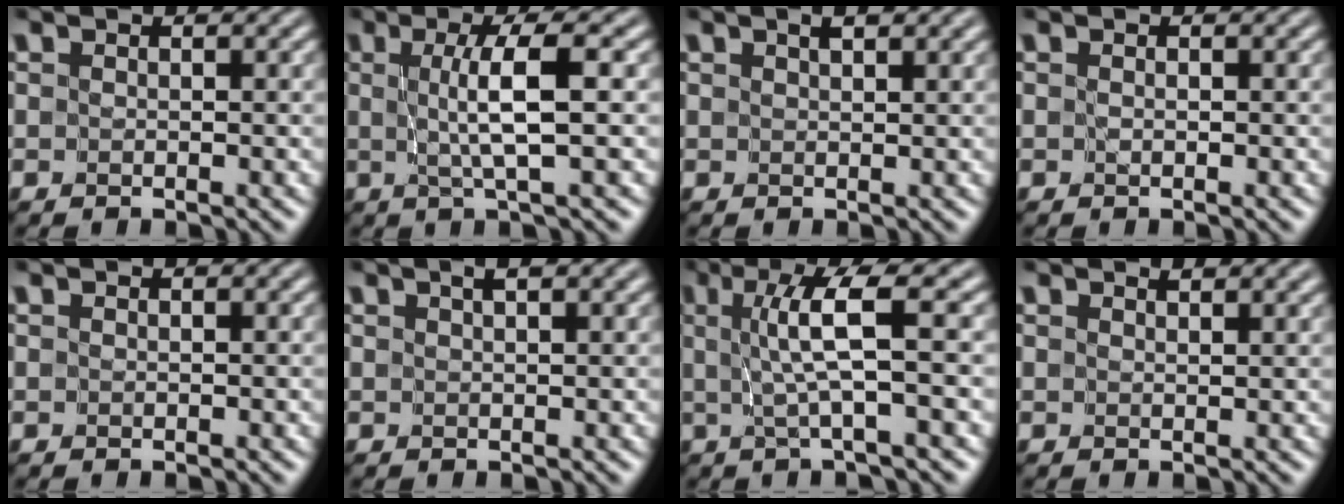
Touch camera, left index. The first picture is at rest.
{"total": 4.5, "force": [0.2, 0.5, 4.5], "torque": [-0.076, 0.001, 0.005]}
{"total": 1.9, "force": [1.3, 0.5, 1.3], "torque": [-0.007, -0.006, 0.016]}
{"total": 0.0}
{"total": 0.0}
{"total": 1.7, "force": [1.2, 0.2, 1.3], "torque": [-0.008, -0.007, 0.014]}
{"total": 4.8, "force": [0.5, 0.5, 4.8], "torque": [-0.088, 0.003, 0.011]}
{"total": 1.2, "force": [1.1, 0.0, 0.4], "torque": [-0.003, -0.006, 0.016]}